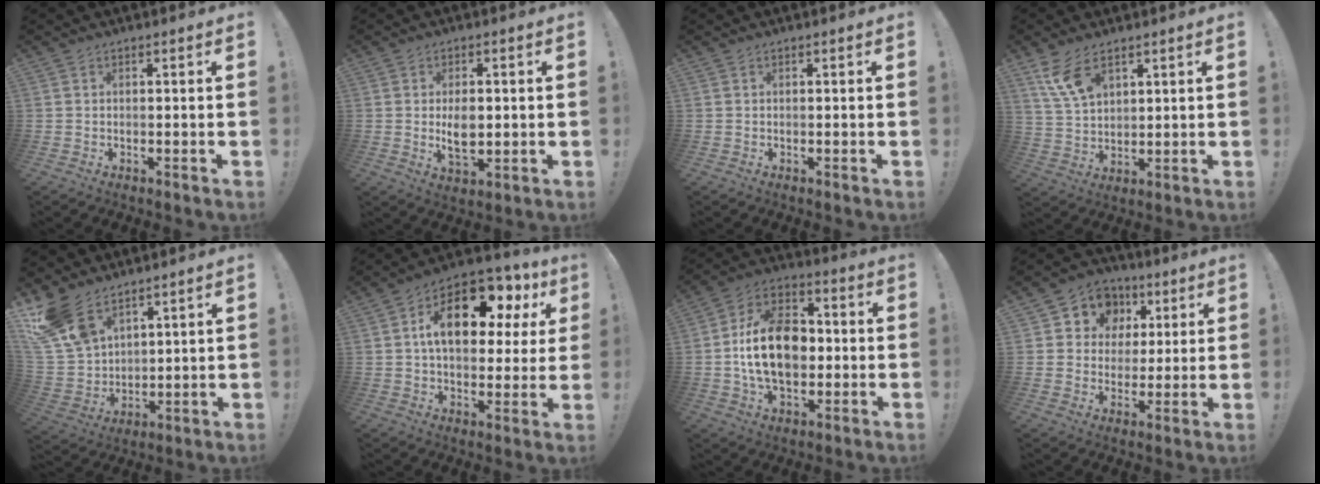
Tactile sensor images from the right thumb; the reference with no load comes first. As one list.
[{"total": 6.4, "force": [0.3, 4.1, 4.9], "torque": [-0.073, -0.005, 0.001]}, {"total": 0.0}, {"total": 9.9, "force": [6.2, 5.0, 5.9], "torque": [-0.115, -0.021, 0.122]}, {"total": 15.1, "force": [10.3, 8.5, 7.1], "torque": [-0.157, -0.054, 0.203]}, {"total": 18.2, "force": [6.6, 9.7, 14.0], "torque": [-0.220, -0.024, 0.107]}, {"total": 18.7, "force": [-1.0, 12.8, 13.6], "torque": [-0.251, 0.015, -0.017]}, {"total": 9.7, "force": [2.8, 8.8, 3.0], "torque": [-0.037, -0.014, 0.057]}]